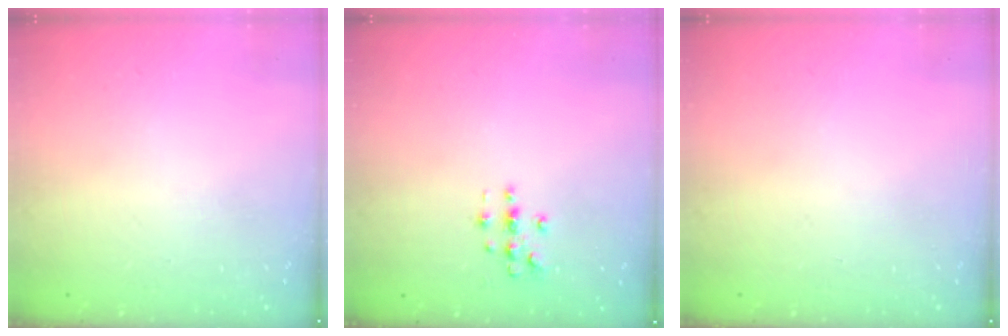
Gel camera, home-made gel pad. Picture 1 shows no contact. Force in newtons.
{"total": 2.9, "press": 2.9, "slide": 0.3}
{"total": 0.0}